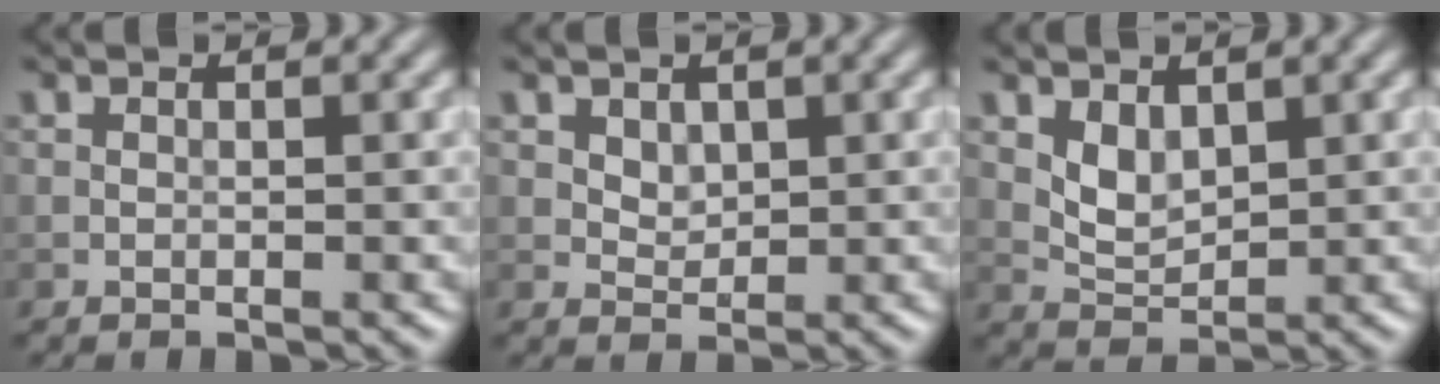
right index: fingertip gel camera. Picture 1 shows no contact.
{"total": 1.5, "force": [0.7, 1.1, 0.7], "torque": [-0.010, -0.006, 0.015]}
{"total": 2.3, "force": [1.0, 1.4, 1.5], "torque": [-0.032, -0.007, 0.027]}